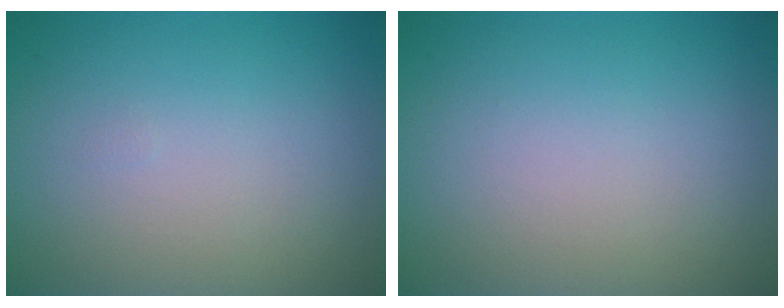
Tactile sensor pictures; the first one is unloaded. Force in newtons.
{"total": 0.0}